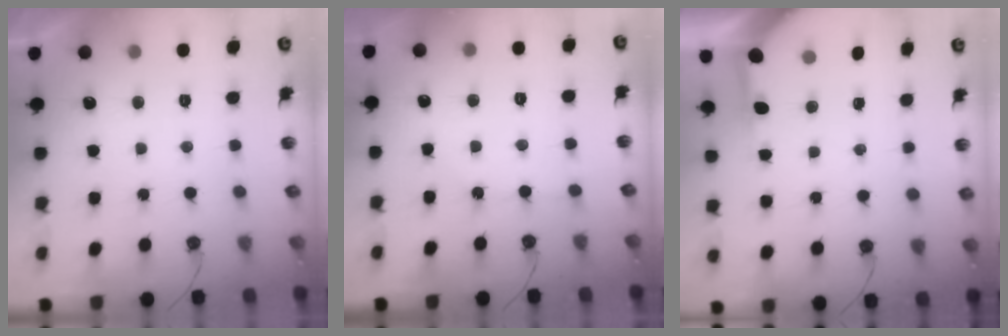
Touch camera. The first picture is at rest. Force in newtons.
{"total": 2.6, "press": 2.6, "slide": 0.3}
{"total": 3.9, "press": 3.9, "slide": 0.4}